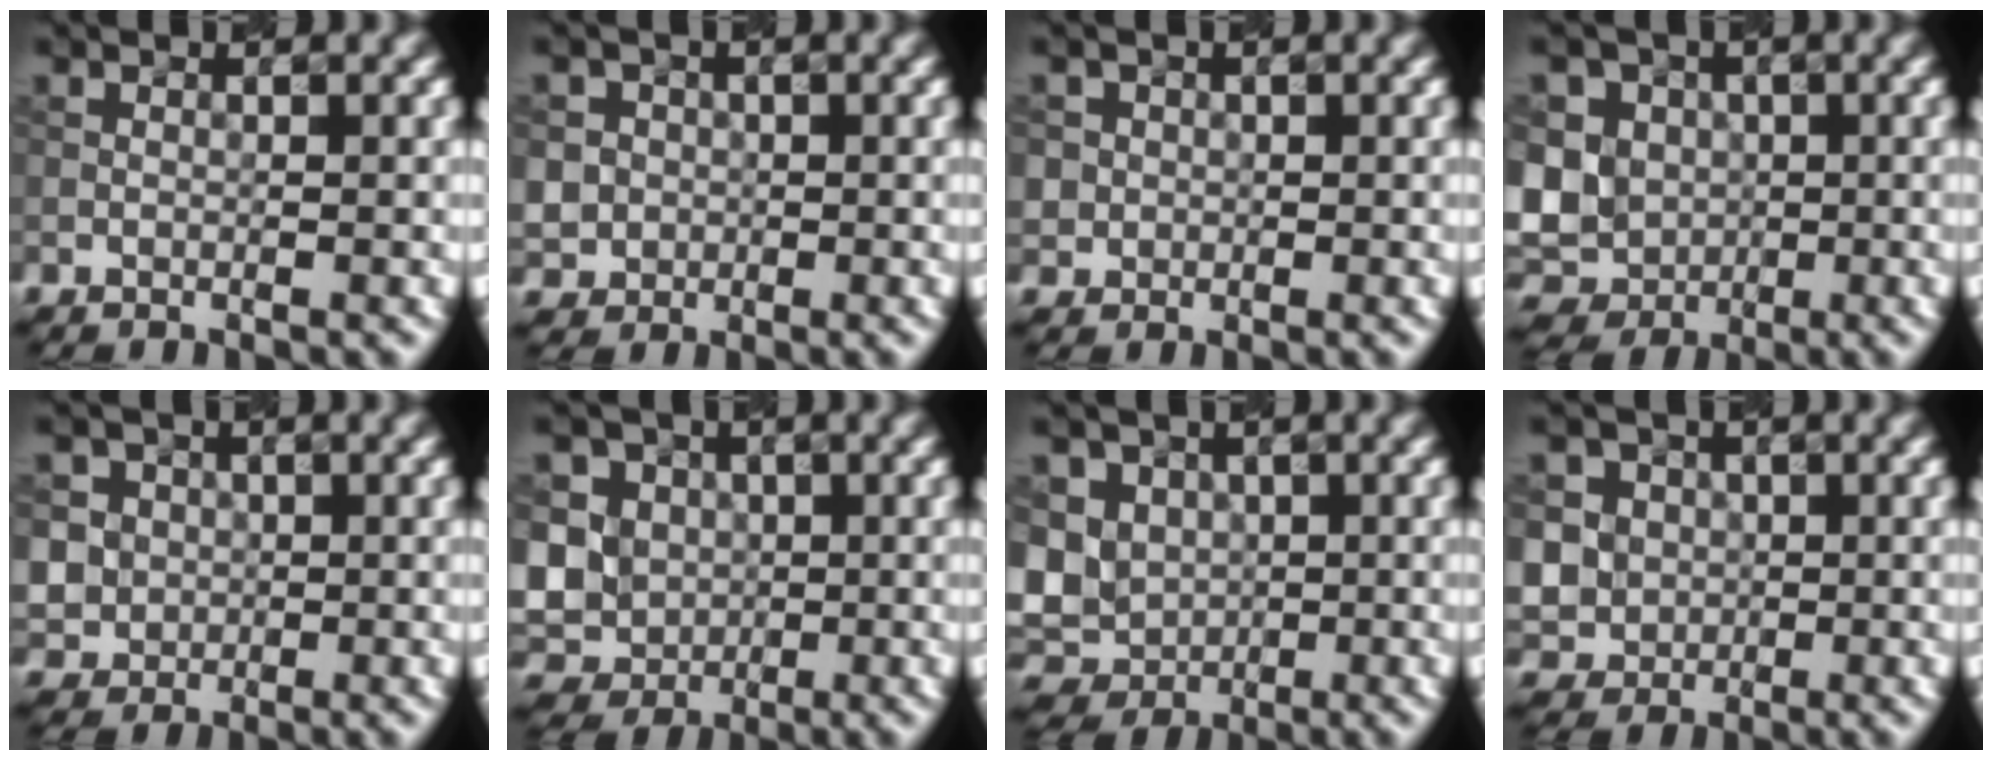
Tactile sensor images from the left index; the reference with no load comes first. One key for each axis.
{"total": 3.7, "fx": 0.1, "fy": 3.6, "fz": 0.9, "tx": -0.016, "ty": 0.009, "tz": 0.001}
{"total": 1.6, "fx": 0.2, "fy": 1.6, "fz": 0.2, "tx": 0.001, "ty": -0.005, "tz": 0.022}
{"total": 10.1, "fx": 0.4, "fy": 8.6, "fz": 5.2, "tx": -0.107, "ty": 0.009, "tz": -0.026}
{"total": 5.8, "fx": 0.8, "fy": 5.5, "fz": 1.8, "tx": -0.049, "ty": 0.021, "tz": 0.006}
{"total": 10.9, "fx": 0.8, "fy": 9.5, "fz": 5.2, "tx": -0.120, "ty": 0.021, "tz": -0.020}
{"total": 7.9, "fx": 0.3, "fy": 6.6, "fz": 4.3, "tx": -0.083, "ty": -0.001, "tz": -0.006}
{"total": 7.8, "fx": 1.0, "fy": 7.1, "fz": 3.0, "tx": -0.078, "ty": 0.022, "tz": 0.000}